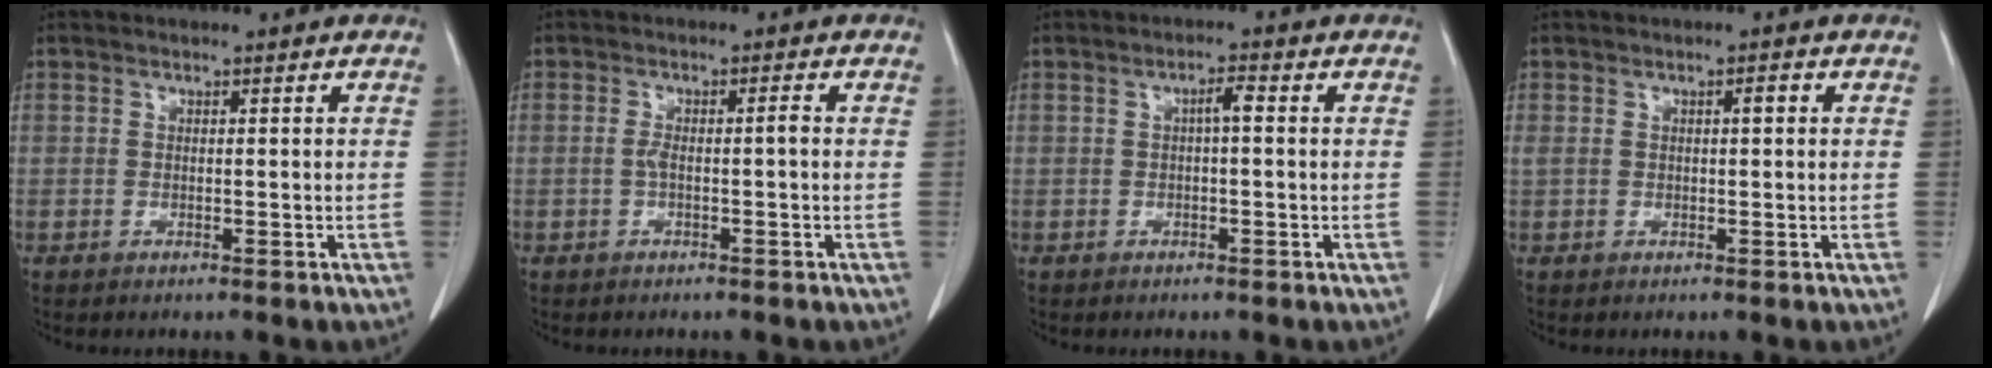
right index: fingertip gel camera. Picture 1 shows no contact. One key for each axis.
{"total": 2.3, "fx": -0.4, "fy": 0.3, "fz": 2.2, "tx": -0.042, "ty": 0.004, "tz": -0.007}
{"total": 1.9, "fx": 0.1, "fy": 0.3, "fz": 1.9, "tx": -0.031, "ty": 0.005, "tz": 0.002}
{"total": 1.7, "fx": 0.5, "fy": 0.6, "fz": 1.6, "tx": -0.032, "ty": 0.015, "tz": 0.014}